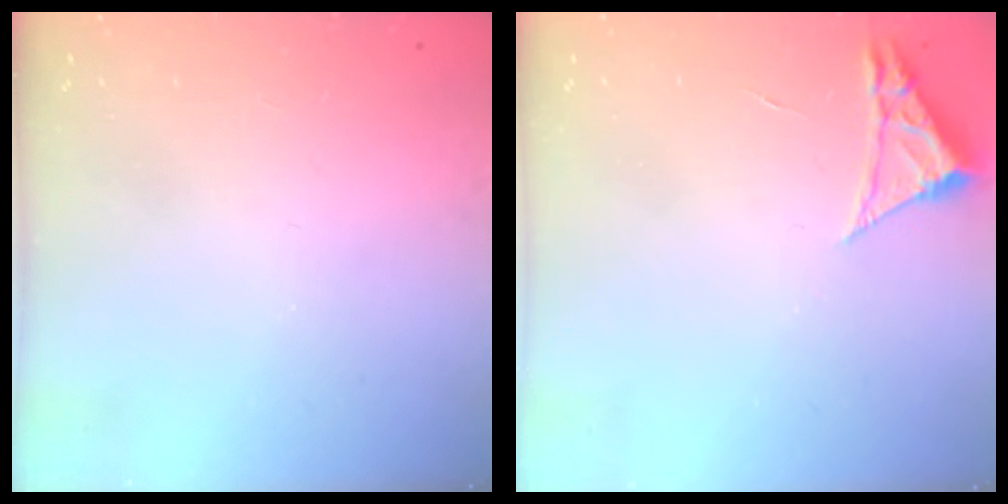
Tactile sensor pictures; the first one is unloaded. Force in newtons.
{"total": 2.3, "press": 2.3, "slide": 0.4}